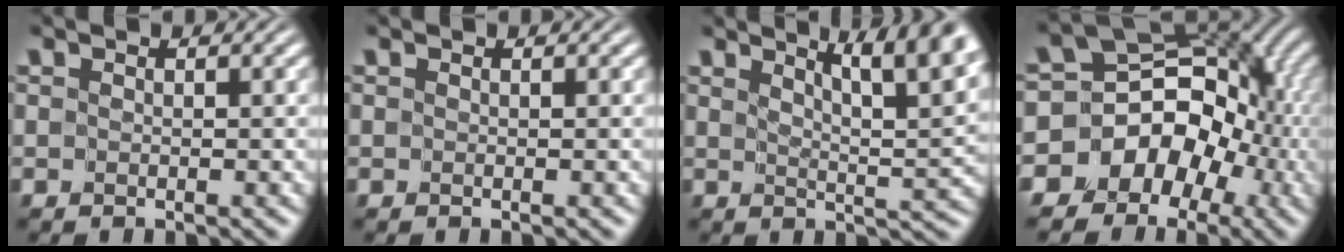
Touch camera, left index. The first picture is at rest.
{"total": 0.0}
{"total": 7.3, "force": [4.9, 1.4, 5.3], "torque": [-0.055, 0.015, 0.062]}
{"total": 10.3, "force": [-3.6, 8.1, 5.2], "torque": [-0.046, 0.017, -0.074]}